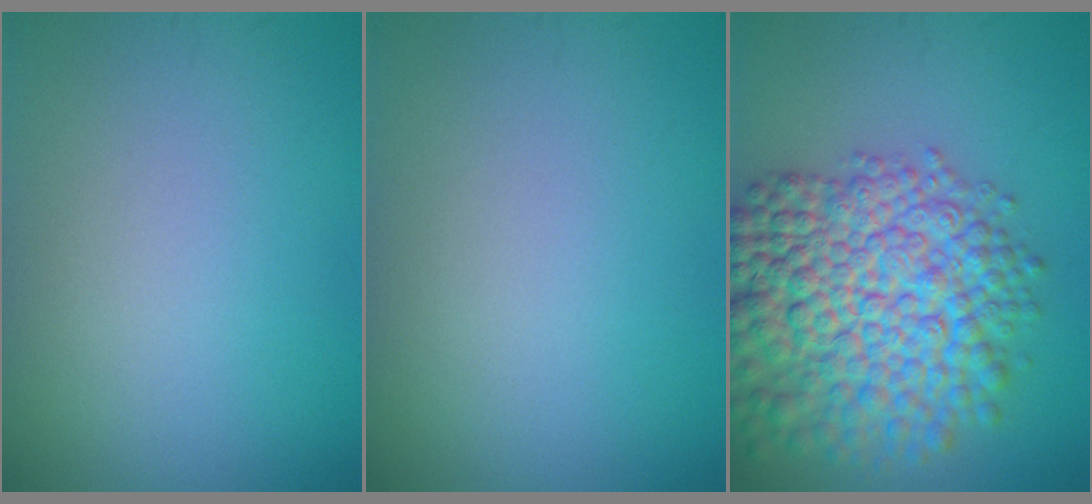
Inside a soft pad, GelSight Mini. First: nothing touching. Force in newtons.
{"total": 0.0}
{"total": 11.7, "press": 11.7, "slide": 0.4}